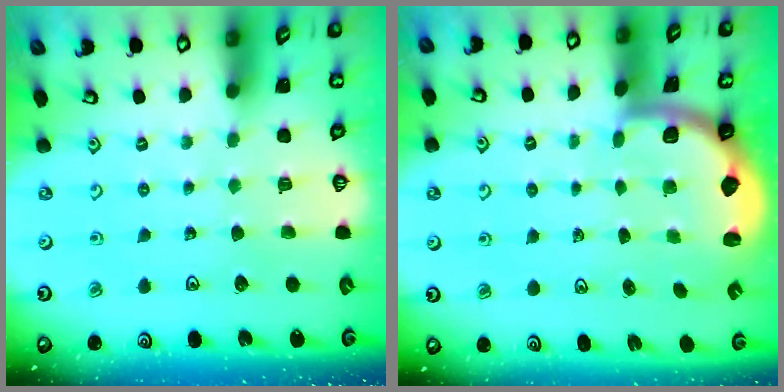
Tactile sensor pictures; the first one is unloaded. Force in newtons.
{"total": 2.0, "press": 1.9, "slide": 0.5}